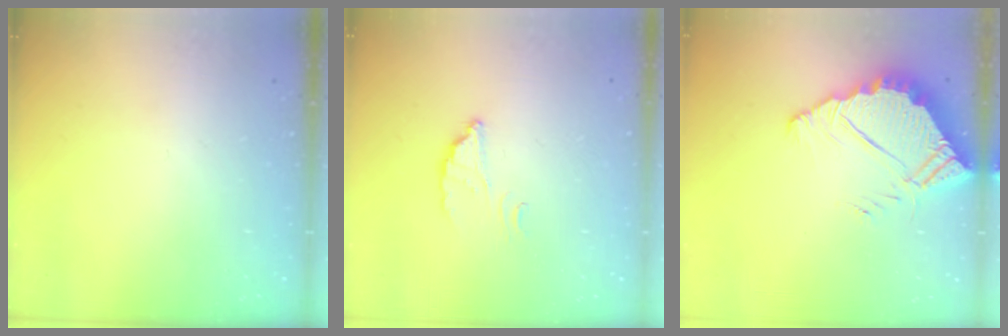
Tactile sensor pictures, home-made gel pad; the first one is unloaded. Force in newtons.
{"total": 2.8, "press": 2.8, "slide": 0.1}
{"total": 7.6, "press": 7.6, "slide": 0.8}